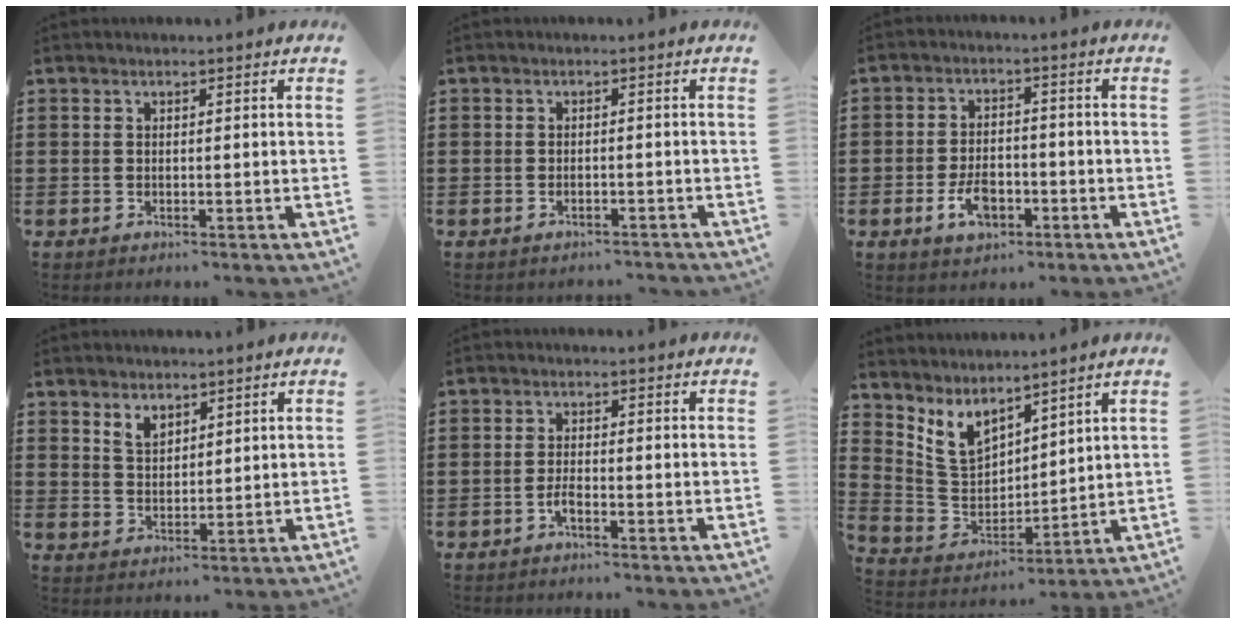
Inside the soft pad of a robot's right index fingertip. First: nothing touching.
{"total": 1.1, "force": [-0.9, 0.4, 0.4], "torque": [-0.012, -0.002, -0.018]}
{"total": 5.5, "force": [-2.4, 3.1, 3.8], "torque": [-0.069, 0.003, -0.047]}
{"total": 3.1, "force": [2.4, 1.8, 0.9], "torque": [-0.024, 0.005, 0.046]}
{"total": 2.1, "force": [-1.2, 0.5, 1.6], "torque": [-0.038, -0.003, -0.025]}
{"total": 7.0, "force": [4.9, 4.2, 2.7], "torque": [-0.083, -0.022, 0.094]}